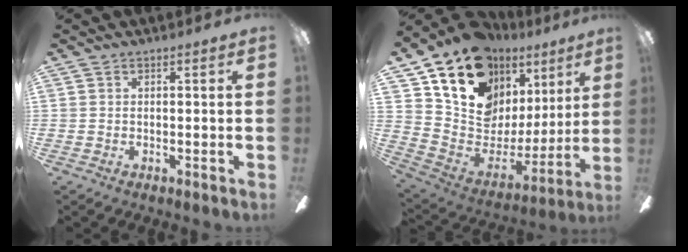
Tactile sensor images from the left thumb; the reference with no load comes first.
{"total": 17.8, "force": [12.4, 10.8, 6.8], "torque": [-0.138, -0.087, 0.235]}